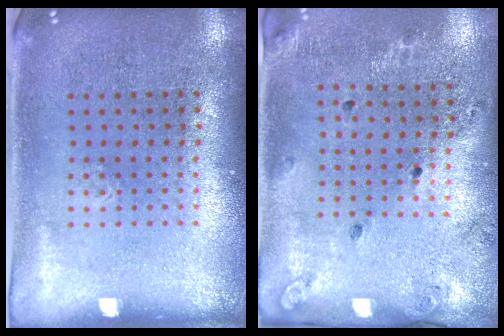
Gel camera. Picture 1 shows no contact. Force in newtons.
{"total": 1.6, "press": 1.3, "slide": 0.9}